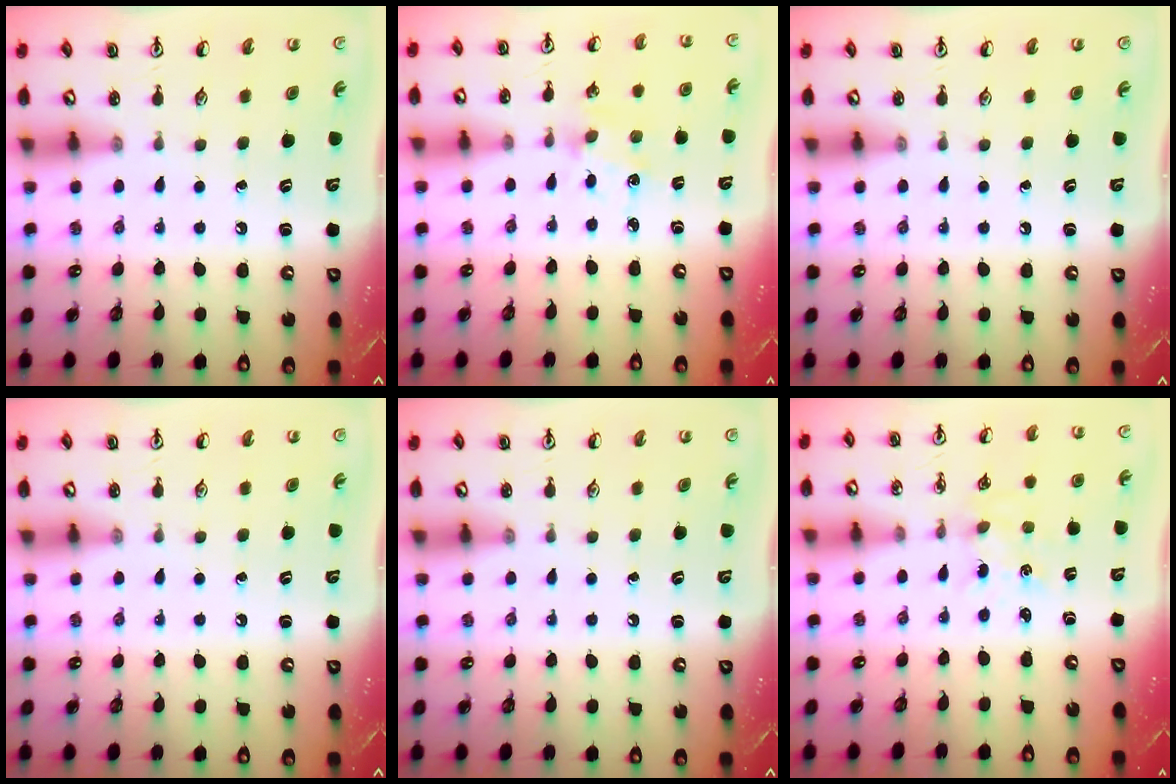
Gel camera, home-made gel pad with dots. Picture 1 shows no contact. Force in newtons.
{"total": 2.5, "press": 2.4, "slide": 0.4}
{"total": 0.0}
{"total": 0.0}
{"total": 0.0}
{"total": 1.4, "press": 1.4, "slide": 0.2}